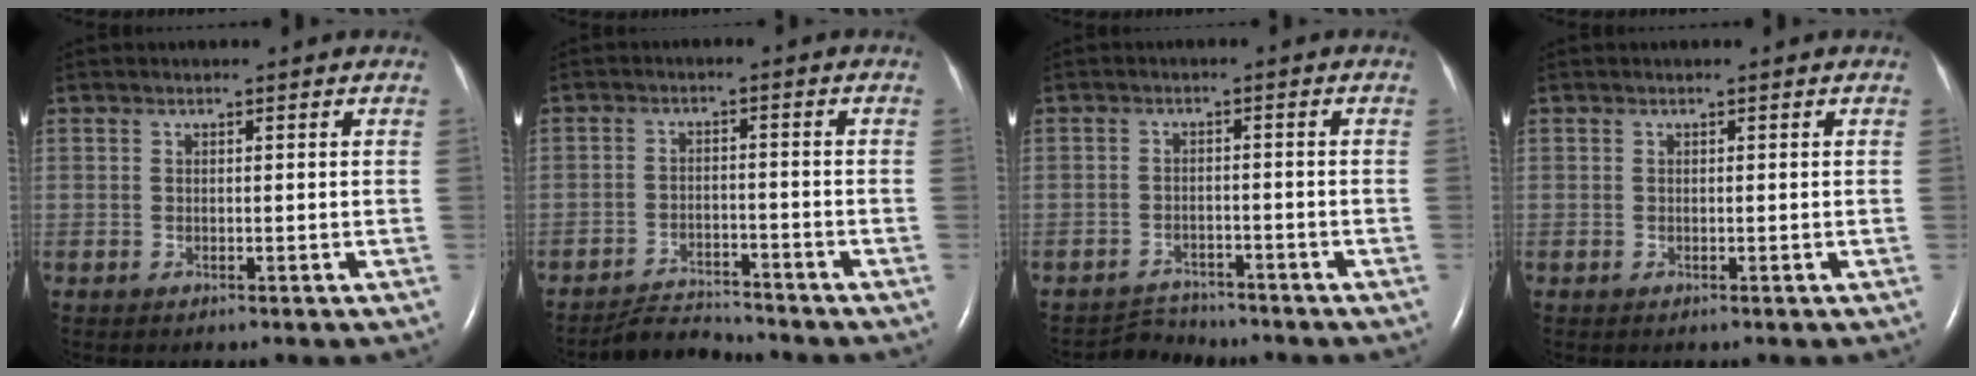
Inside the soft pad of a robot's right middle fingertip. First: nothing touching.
{"total": 4.5, "force": [-4.5, -0.1, -0.6], "torque": [0.001, -0.010, -0.075]}
{"total": 3.8, "force": [-3.6, 0.6, -1.1], "torque": [0.012, -0.006, -0.057]}
{"total": 0.0}